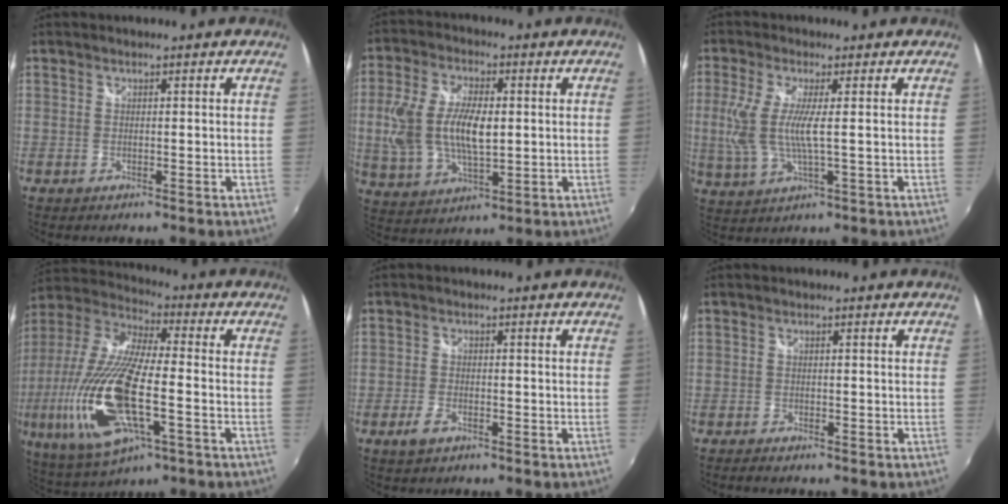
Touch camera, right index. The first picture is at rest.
{"total": 13.4, "force": [0.3, 6.5, 11.8], "torque": [-0.244, 0.000, 0.010]}
{"total": 8.3, "force": [0.3, 1.3, 8.2], "torque": [-0.177, -0.008, 0.011]}
{"total": 23.5, "force": [-5.9, 7.5, 21.5], "torque": [-0.448, -0.039, -0.110]}
{"total": 3.0, "force": [-1.9, 1.4, 1.9], "torque": [-0.046, -0.002, -0.036]}
{"total": 1.8, "force": [-1.6, 0.4, 0.8], "torque": [-0.020, -0.009, -0.028]}